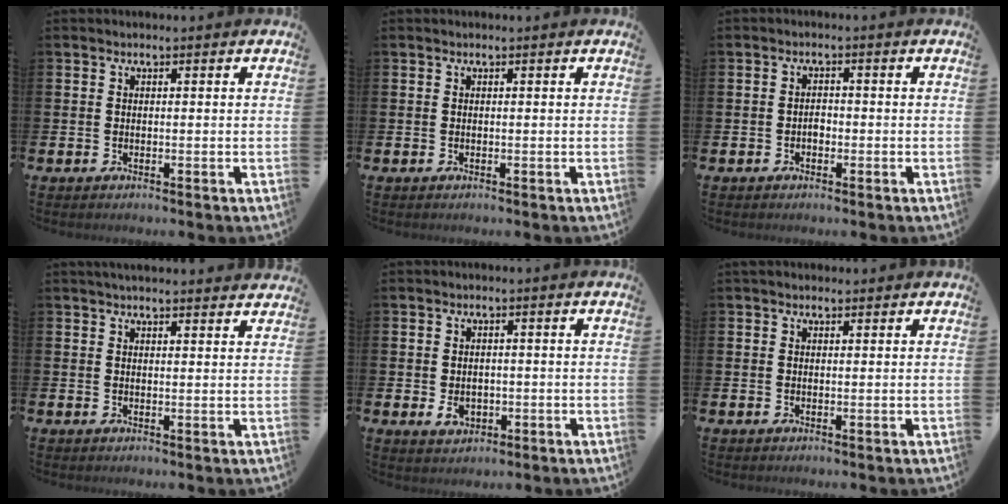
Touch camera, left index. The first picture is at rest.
{"total": 0.0}
{"total": 1.3, "force": [-0.5, 1.0, 0.8], "torque": [-0.006, -0.002, -0.012]}
{"total": 2.5, "force": [2.4, 0.0, 0.3], "torque": [-0.009, -0.009, 0.044]}
{"total": 2.5, "force": [-0.4, 1.9, 1.7], "torque": [-0.019, -0.002, -0.012]}
{"total": 0.9, "force": [0.8, 0.4, 0.2], "torque": [0.010, -0.001, 0.010]}